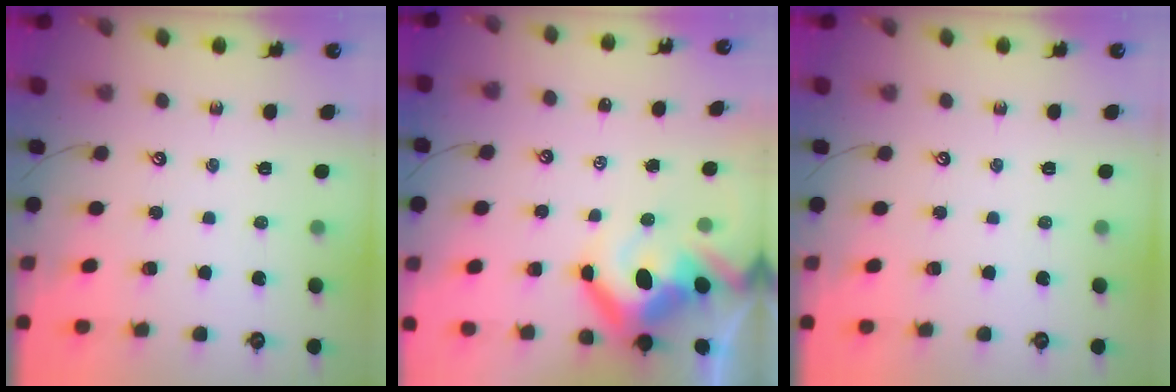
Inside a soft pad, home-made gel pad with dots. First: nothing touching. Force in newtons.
{"total": 17.5, "press": 17.3, "slide": 2.4}
{"total": 0.0}